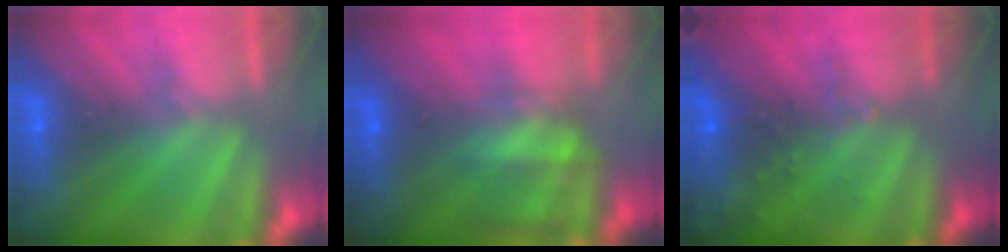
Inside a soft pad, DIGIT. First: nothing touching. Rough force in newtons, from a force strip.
{"total": 7.4}
{"total": 9.6}